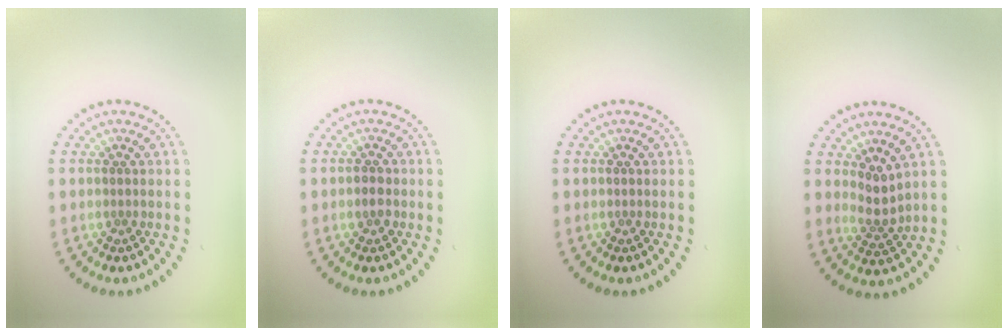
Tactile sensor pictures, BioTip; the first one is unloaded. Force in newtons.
{"total": 1.2, "press": 1.2, "slide": 0.2}
{"total": 0.0}
{"total": 2.3, "press": 1.5, "slide": 1.7}